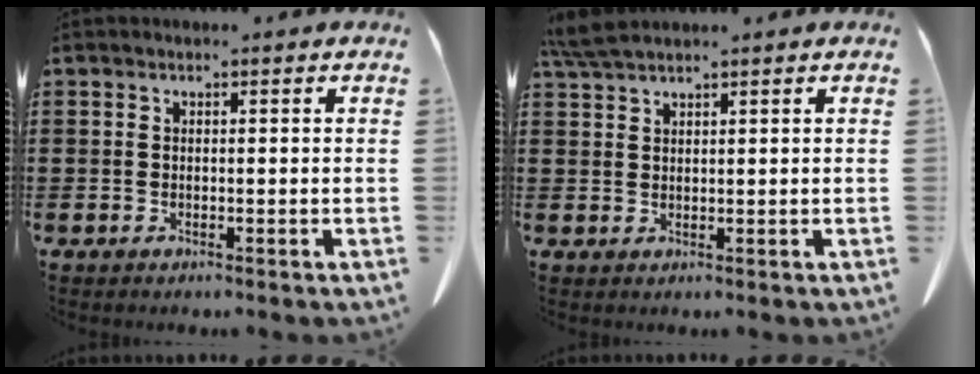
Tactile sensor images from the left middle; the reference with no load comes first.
{"total": 3.2, "force": [2.7, 0.3, 1.7], "torque": [-0.041, 0.000, 0.052]}